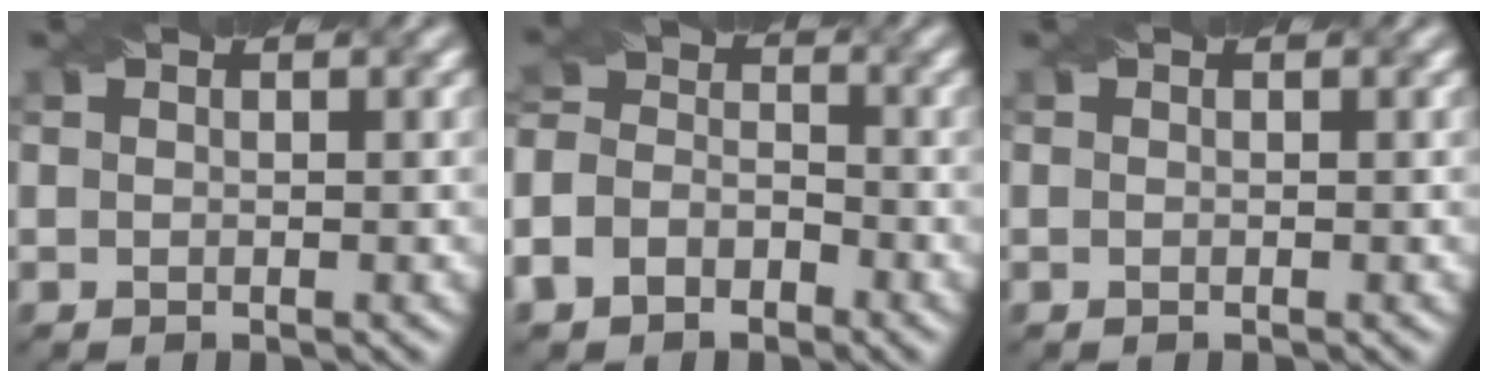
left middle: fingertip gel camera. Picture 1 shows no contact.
{"total": 5.4, "force": [-2.9, 3.8, 2.4], "torque": [-0.048, 0.005, -0.067]}
{"total": 0.0}